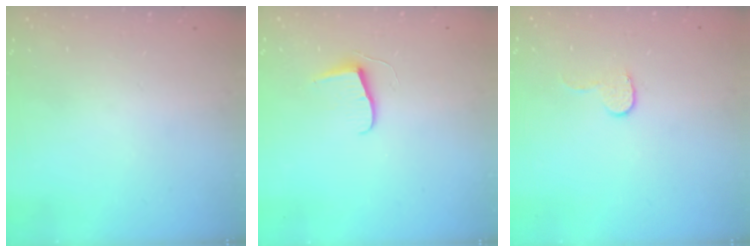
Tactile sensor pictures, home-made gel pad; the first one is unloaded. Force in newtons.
{"total": 6.8, "press": 6.8, "slide": 0.5}
{"total": 5.6, "press": 5.6, "slide": 0.5}